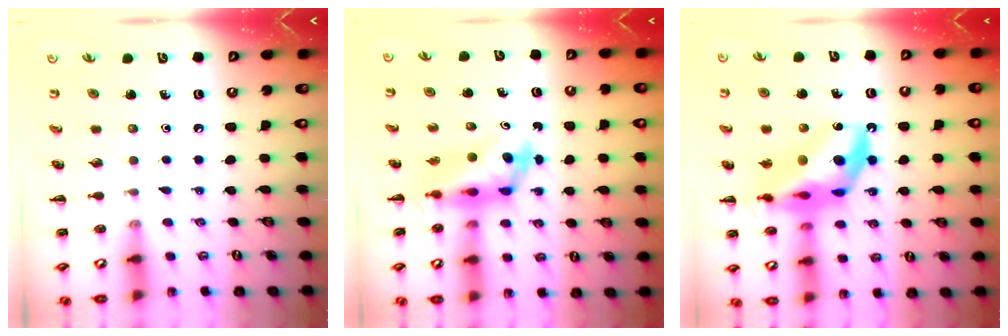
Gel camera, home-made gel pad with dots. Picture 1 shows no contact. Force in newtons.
{"total": 6.1, "press": 6.0, "slide": 1.2}
{"total": 17.1, "press": 16.6, "slide": 4.3}